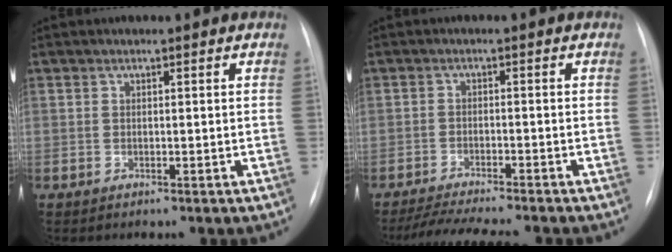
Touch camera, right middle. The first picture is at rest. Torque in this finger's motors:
{"motor_torque": [0.52, -0.57, 0.07, 0.02]}